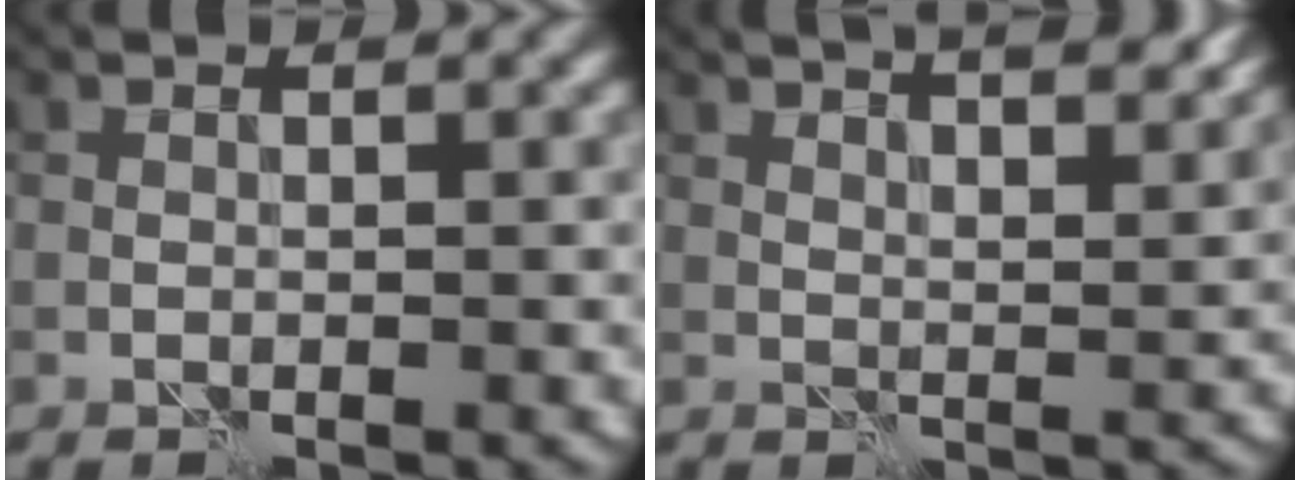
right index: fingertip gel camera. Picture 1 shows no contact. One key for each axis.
{"total": 8.8, "fx": 6.1, "fy": 3.2, "fz": 5.5, "tx": -0.049, "ty": 0.032, "tz": 0.052}